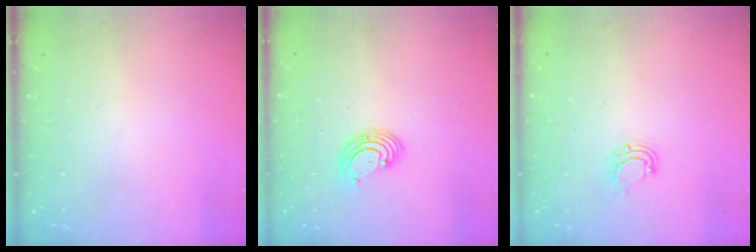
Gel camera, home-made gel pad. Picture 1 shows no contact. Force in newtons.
{"total": 3.5, "press": 3.5, "slide": 0.2}
{"total": 6.2, "press": 6.1, "slide": 0.5}